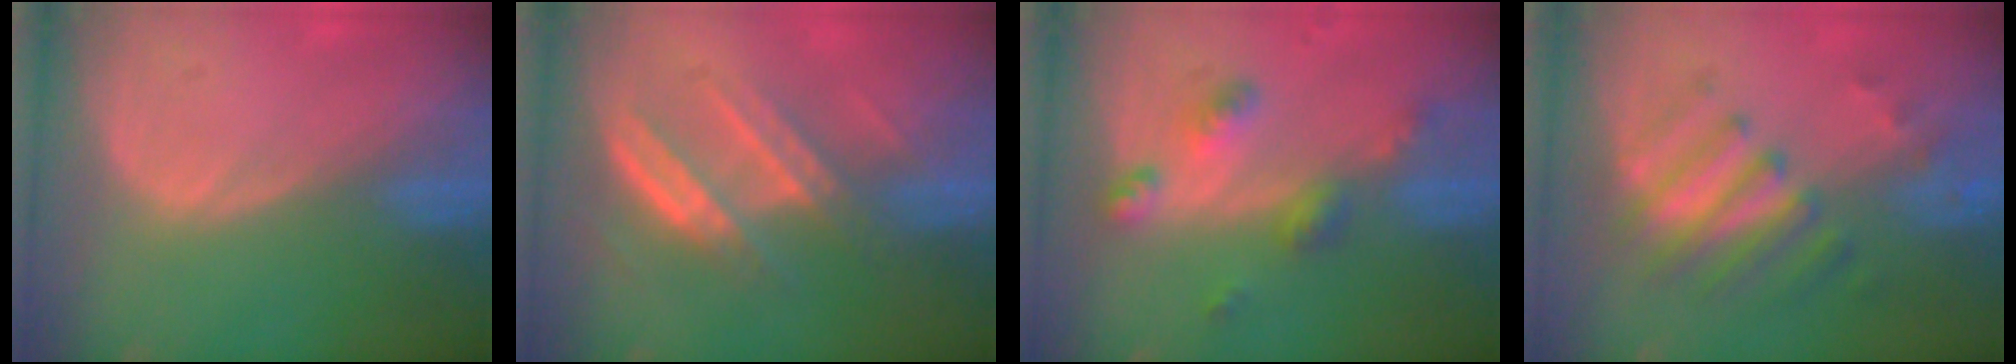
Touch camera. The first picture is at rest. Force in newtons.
{"total": 6.8, "press": 6.4, "slide": 2.3}
{"total": 6.0, "press": 5.3, "slide": 2.8}
{"total": 7.8, "press": 6.9, "slide": 3.6}